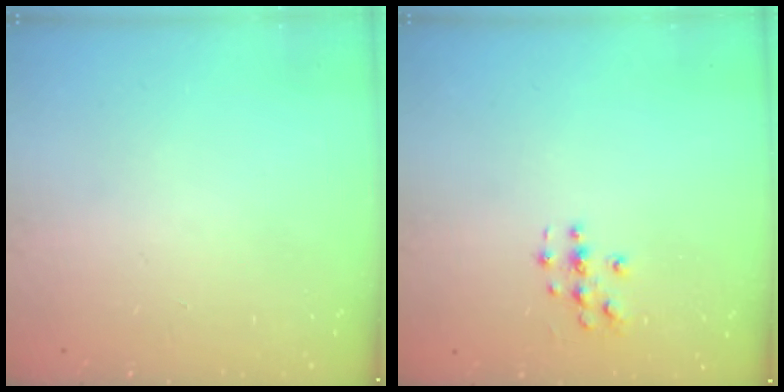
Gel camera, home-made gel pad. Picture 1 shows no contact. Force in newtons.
{"total": 3.1, "press": 3.0, "slide": 0.3}